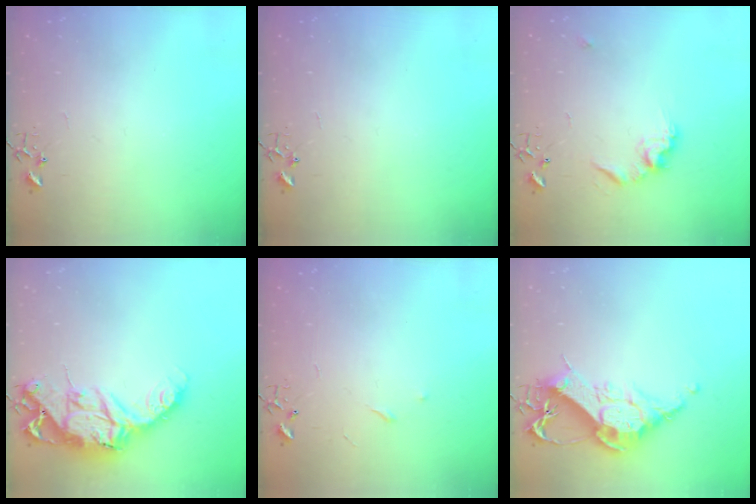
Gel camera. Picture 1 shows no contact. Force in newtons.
{"total": 0.0}
{"total": 11.9, "press": 11.8, "slide": 1.0}
{"total": 15.7, "press": 15.7, "slide": 1.3}
{"total": 3.7, "press": 3.6, "slide": 0.4}
{"total": 14.3, "press": 14.2, "slide": 1.5}